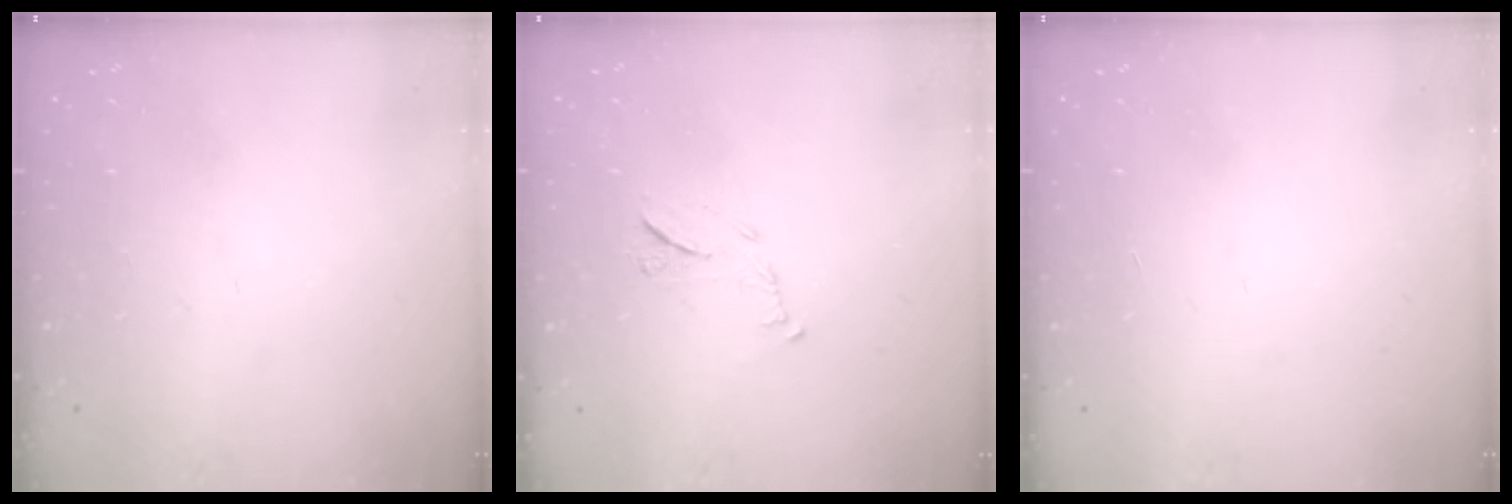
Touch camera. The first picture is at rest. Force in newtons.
{"total": 7.5, "press": 7.4, "slide": 0.3}
{"total": 1.7, "press": 1.7, "slide": 0.1}